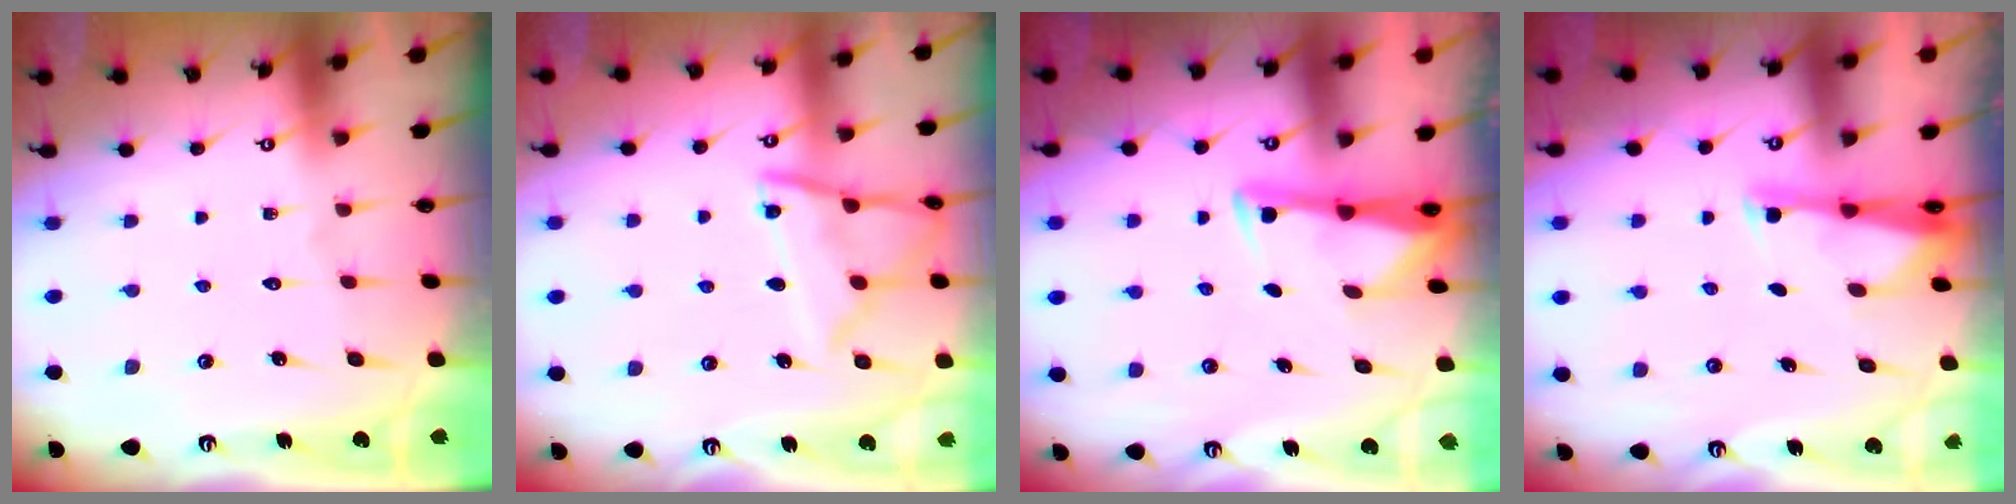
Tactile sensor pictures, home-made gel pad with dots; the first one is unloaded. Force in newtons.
{"total": 10.7, "press": 10.7, "slide": 0.7}
{"total": 3.1, "press": 3.1, "slide": 0.4}
{"total": 3.4, "press": 3.3, "slide": 0.6}